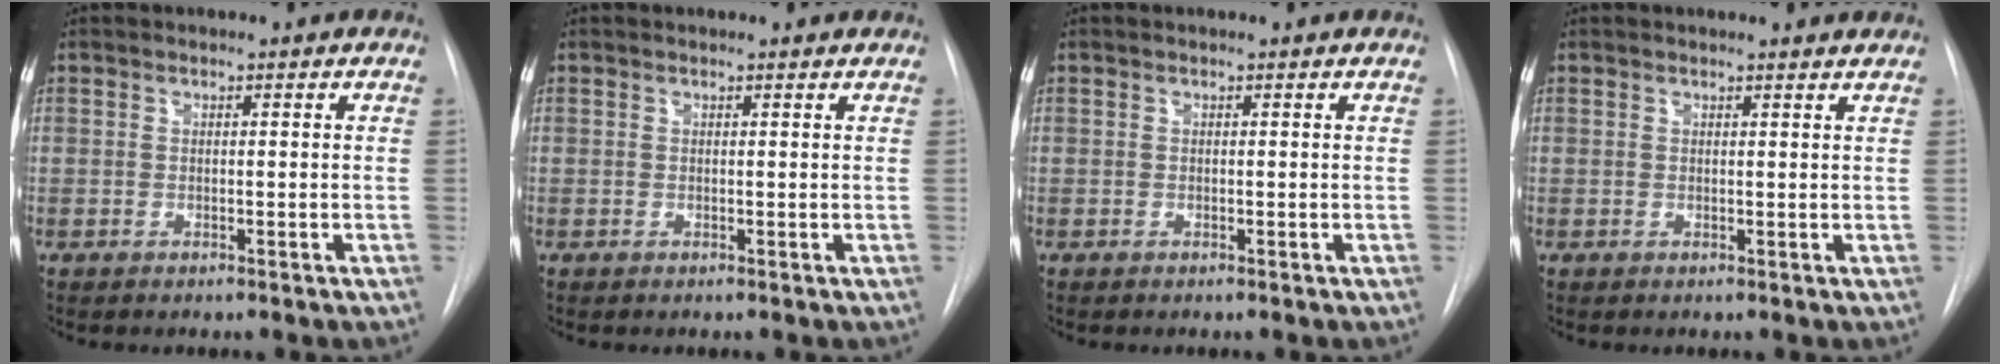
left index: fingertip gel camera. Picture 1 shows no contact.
{"total": 1.1, "force": [1.1, 0.0, 0.0], "torque": [-0.010, 0.001, 0.010]}
{"total": 0.0}
{"total": 2.5, "force": [2.5, 0.0, 0.2], "torque": [-0.009, -0.004, 0.020]}